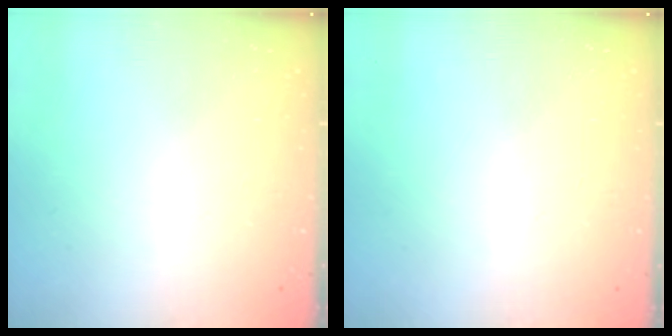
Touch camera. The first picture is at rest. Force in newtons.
{"total": 0.6, "press": 0.6, "slide": 0.2}